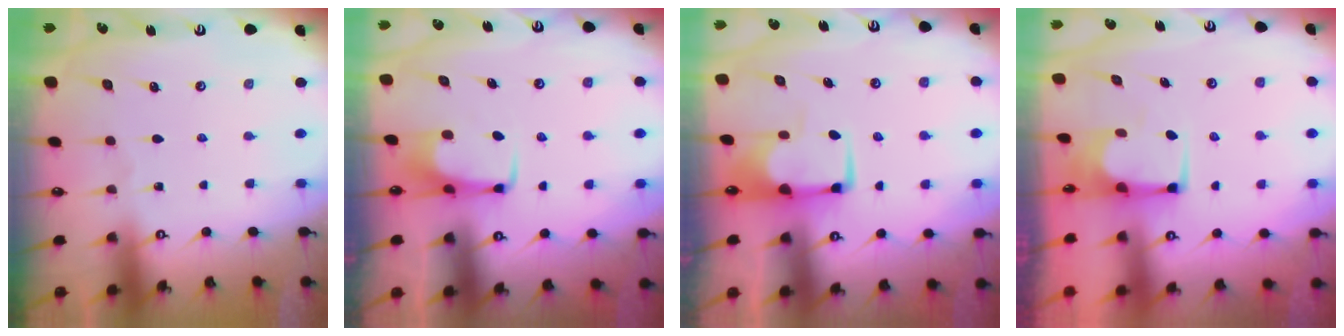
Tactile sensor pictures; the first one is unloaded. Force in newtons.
{"total": 3.2, "press": 3.2, "slide": 0.4}
{"total": 2.4, "press": 2.3, "slide": 0.5}
{"total": 2.4, "press": 2.4, "slide": 0.2}